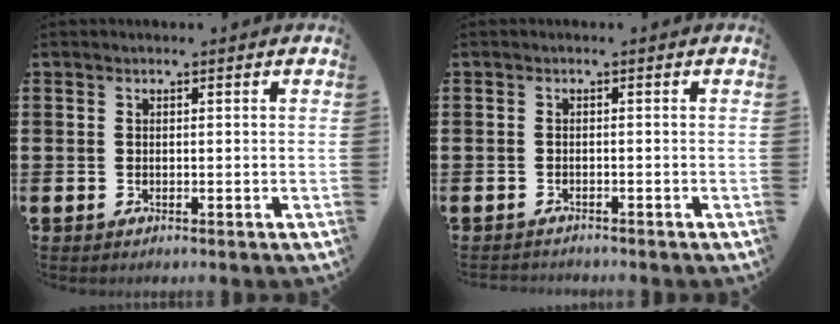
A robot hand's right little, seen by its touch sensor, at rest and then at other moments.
{"total": 0.8, "force": [-0.8, 0.0, -0.1], "torque": [-0.001, 0.000, -0.016]}